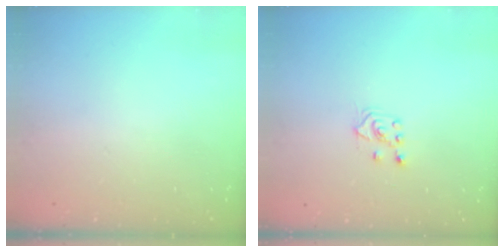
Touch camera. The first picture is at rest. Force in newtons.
{"total": 3.8, "press": 3.8, "slide": 0.5}